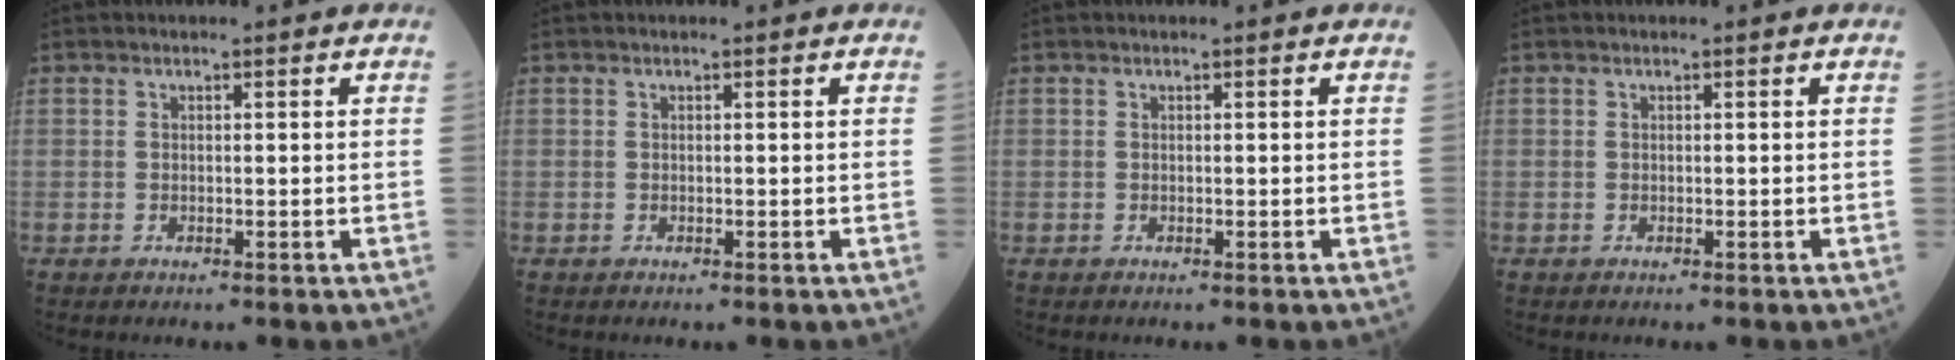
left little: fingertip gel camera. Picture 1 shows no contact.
{"total": 0.0}
{"total": 0.0}
{"total": 0.0}